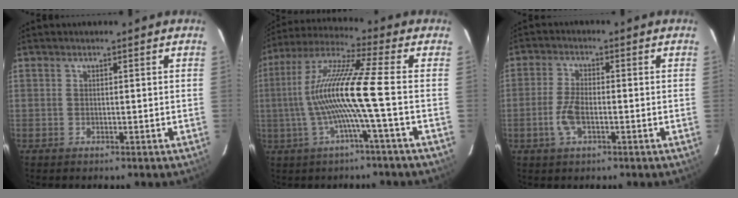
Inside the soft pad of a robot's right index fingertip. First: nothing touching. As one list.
[{"total": 13.2, "force": [-2.0, -1.5, 13.0], "torque": [-0.247, 0.005, -0.036]}, {"total": 5.4, "force": [-1.6, 2.3, 4.6], "torque": [-0.102, 0.001, -0.032]}]